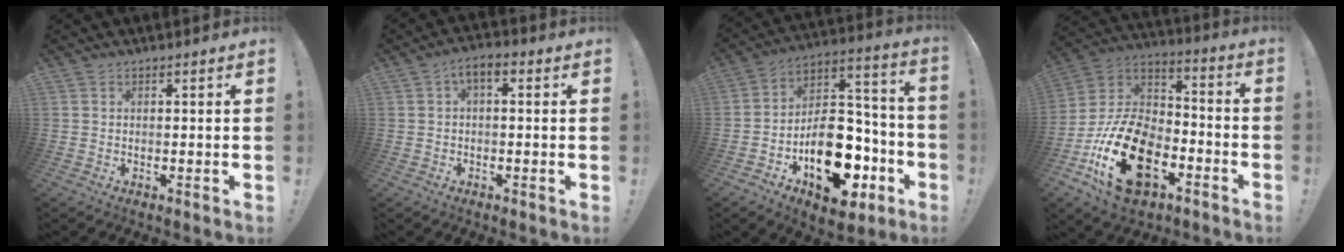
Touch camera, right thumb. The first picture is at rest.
{"total": 3.7, "force": [0.2, 1.7, 3.3], "torque": [-0.050, 0.000, 0.003]}
{"total": 21.3, "force": [-9.4, 13.0, 14.1], "torque": [-0.188, 0.068, -0.137]}
{"total": 25.1, "force": [-10.2, 15.5, 17.0], "torque": [-0.315, 0.065, -0.162]}